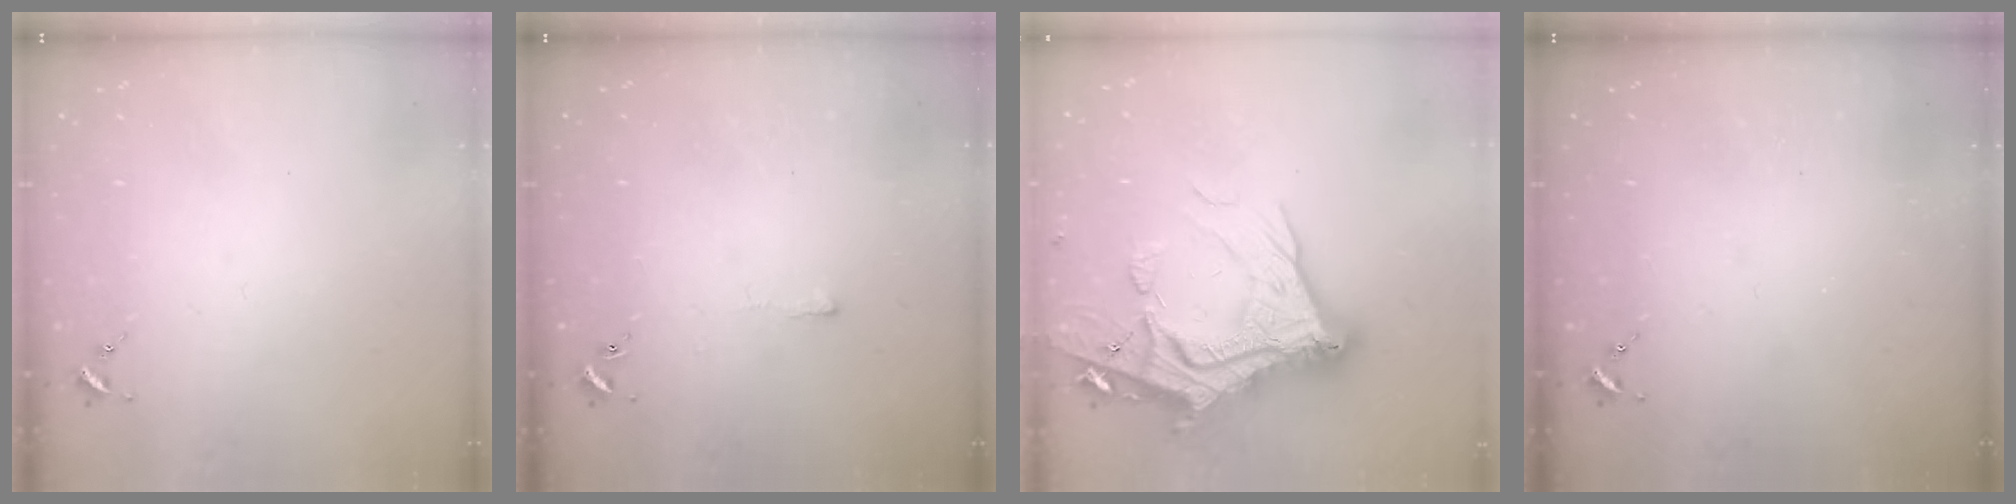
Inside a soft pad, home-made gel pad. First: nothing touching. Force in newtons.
{"total": 2.4, "press": 2.4, "slide": 0.5}
{"total": 30.6, "press": 30.4, "slide": 2.9}
{"total": 0.0}